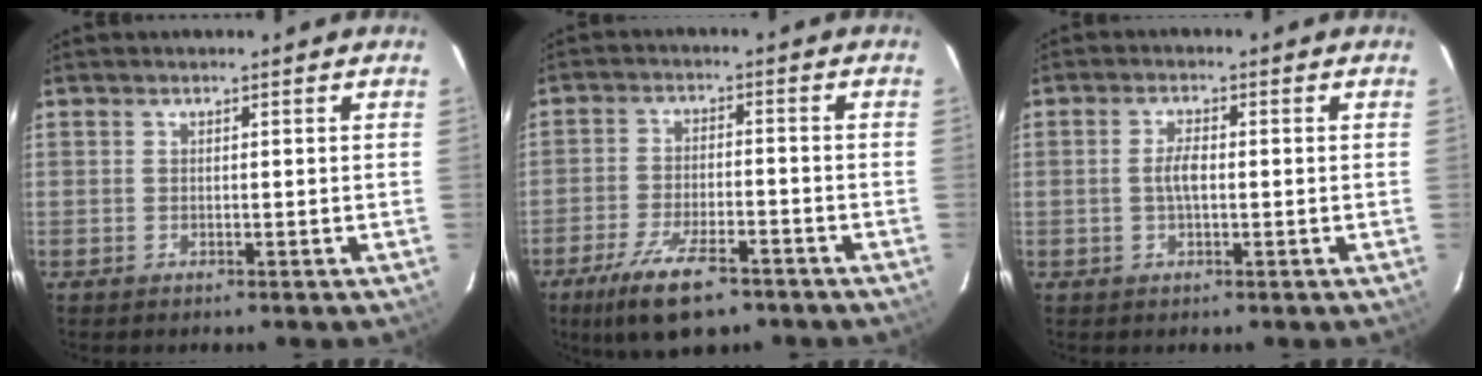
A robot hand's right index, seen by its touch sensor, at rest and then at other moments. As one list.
[{"total": 11.9, "force": [-8.1, 4.1, 7.7], "torque": [-0.172, -0.023, -0.139]}, {"total": 3.0, "force": [-0.3, 1.0, 2.8], "torque": [-0.056, 0.004, -0.005]}]